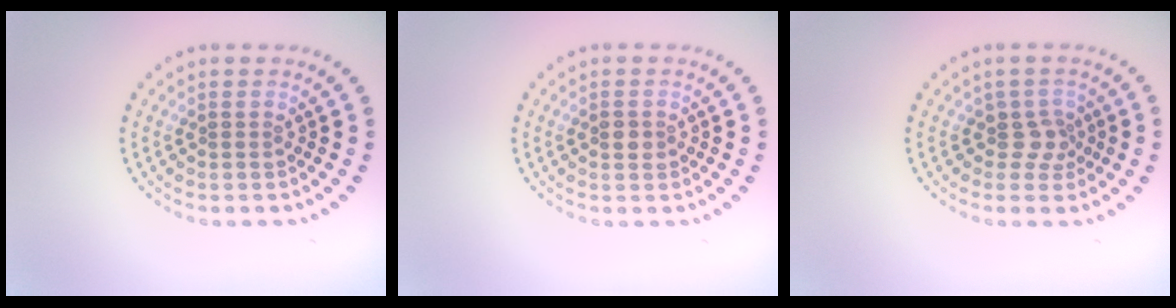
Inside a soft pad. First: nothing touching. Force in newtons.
{"total": 1.0, "press": 1.0, "slide": 0.0}
{"total": 1.9, "press": 1.4, "slide": 1.3}